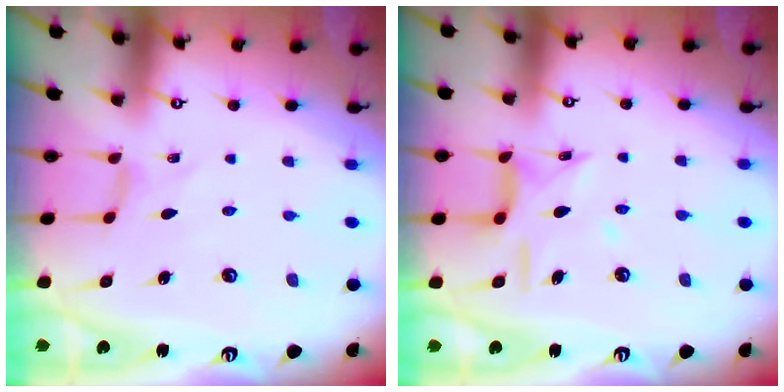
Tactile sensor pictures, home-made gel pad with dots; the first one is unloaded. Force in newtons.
{"total": 10.6, "press": 10.6, "slide": 0.9}